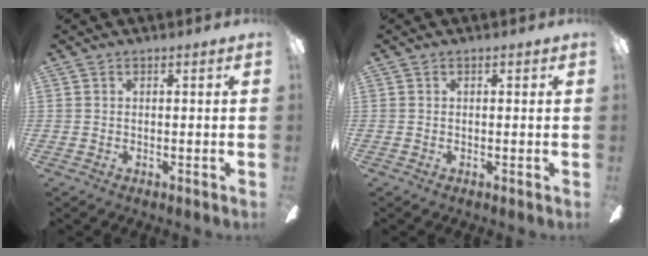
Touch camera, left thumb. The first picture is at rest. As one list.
[{"total": 0.0}]